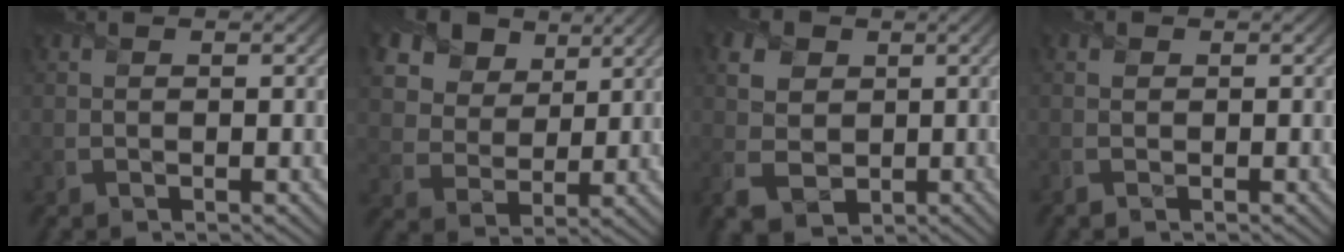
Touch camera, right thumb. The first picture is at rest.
{"total": 15.3, "force": [9.3, 10.1, 6.9], "torque": [-0.211, 0.020, 0.191]}
{"total": 6.4, "force": [0.5, 5.2, 3.7], "torque": [-0.111, -0.005, 0.004]}
{"total": 1.4, "force": [-0.3, 1.1, 0.8], "torque": [-0.021, -0.001, -0.007]}